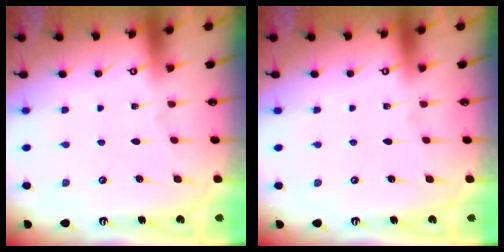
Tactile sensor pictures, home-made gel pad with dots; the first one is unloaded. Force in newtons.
{"total": 0.0}